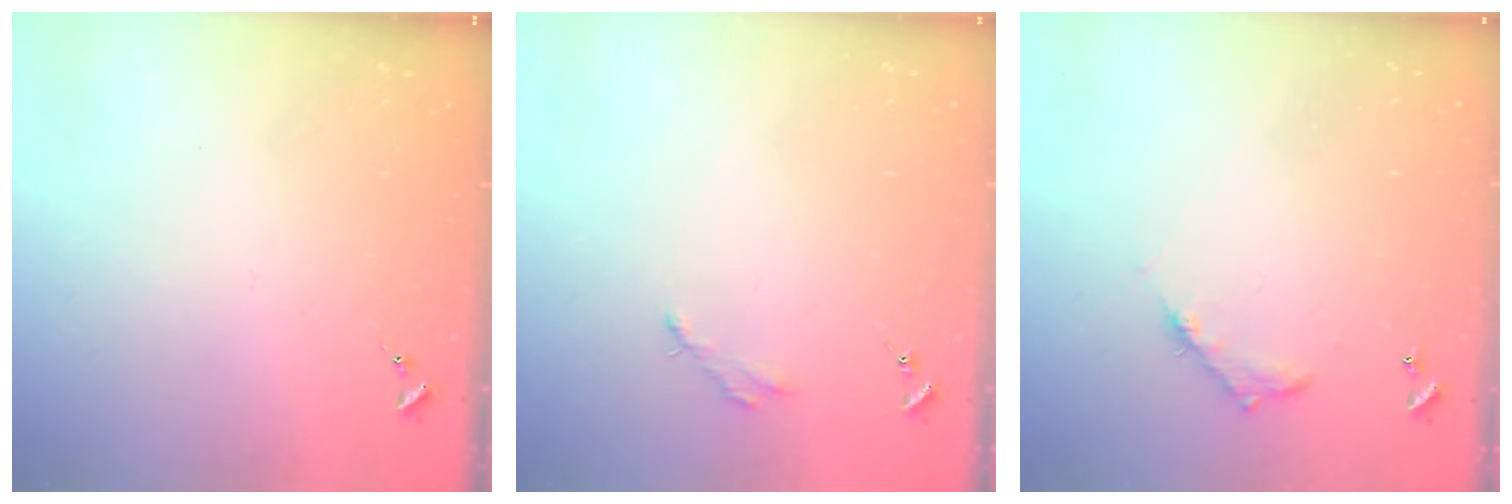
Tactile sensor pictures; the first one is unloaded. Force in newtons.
{"total": 2.5, "press": 2.5, "slide": 0.2}
{"total": 7.1, "press": 7.1, "slide": 0.5}